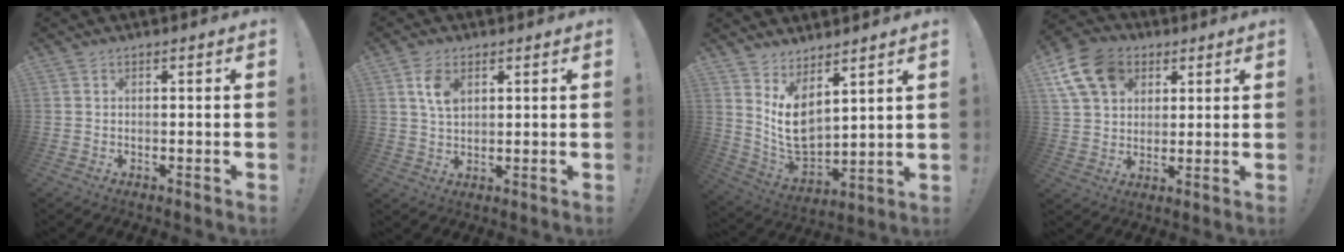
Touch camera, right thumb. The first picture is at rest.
{"total": 6.4, "force": [2.7, 3.7, 4.5], "torque": [-0.075, -0.006, 0.049]}
{"total": 10.4, "force": [5.5, 6.6, 5.9], "torque": [-0.108, -0.061, 0.113]}
{"total": 14.7, "force": [6.2, 11.1, 7.4], "torque": [-0.126, -0.019, 0.122]}